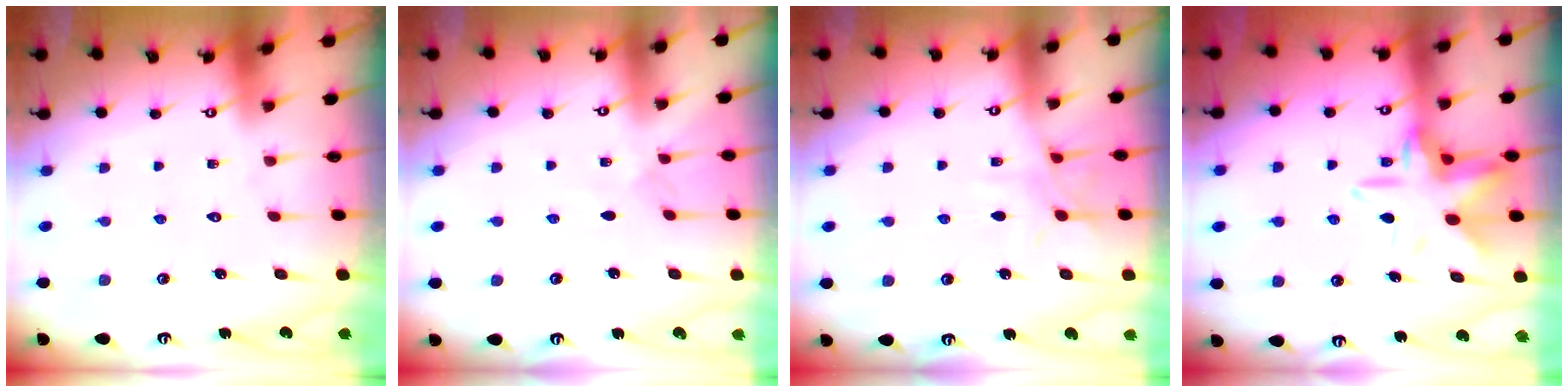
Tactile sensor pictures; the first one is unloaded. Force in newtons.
{"total": 2.4, "press": 2.3, "slide": 0.4}
{"total": 7.5, "press": 7.5, "slide": 0.8}
{"total": 12.3, "press": 12.2, "slide": 1.2}